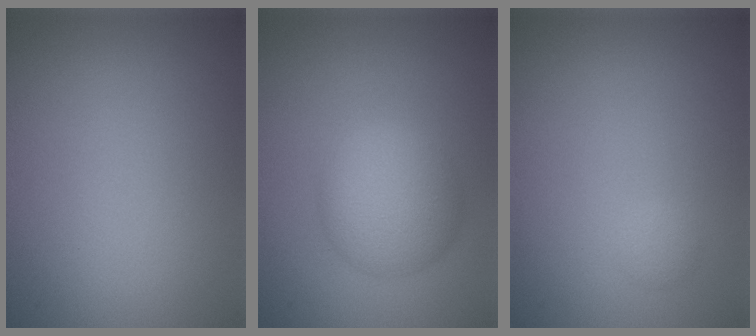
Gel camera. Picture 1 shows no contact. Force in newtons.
{"total": 5.1, "press": 5.1, "slide": 0.1}
{"total": 0.7, "press": 0.7, "slide": 0.0}